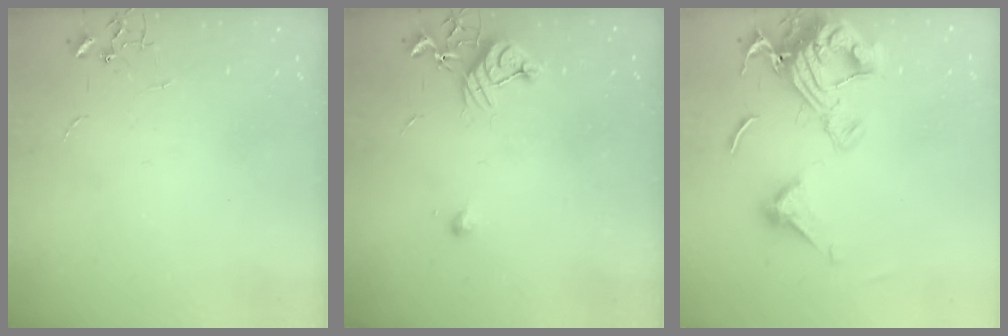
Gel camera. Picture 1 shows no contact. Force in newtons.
{"total": 9.1, "press": 9.1, "slide": 1.0}
{"total": 16.0, "press": 16.0, "slide": 1.0}